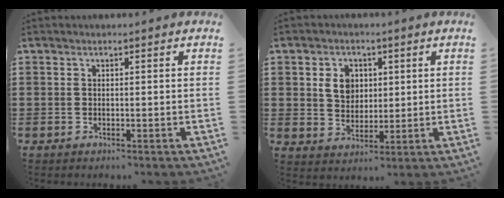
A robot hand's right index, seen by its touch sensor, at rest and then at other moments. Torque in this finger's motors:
{"motor_torque": [0.45, 0.08, 0.57, 0.07]}